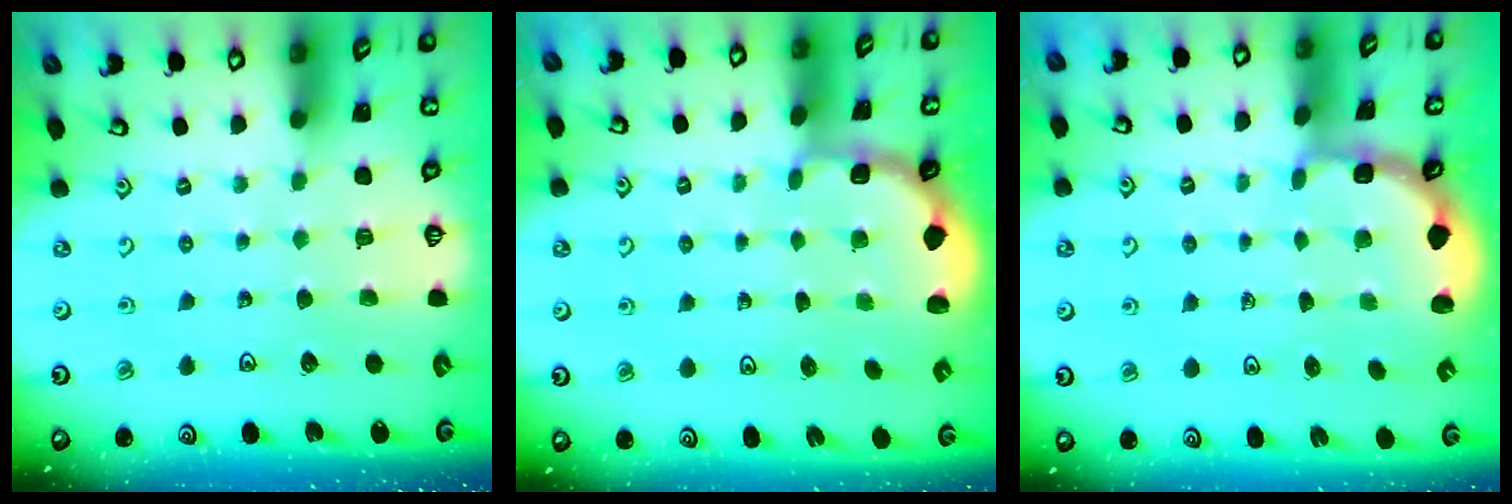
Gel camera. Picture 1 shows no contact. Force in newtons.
{"total": 1.8, "press": 1.6, "slide": 0.7}
{"total": 2.0, "press": 1.6, "slide": 1.1}